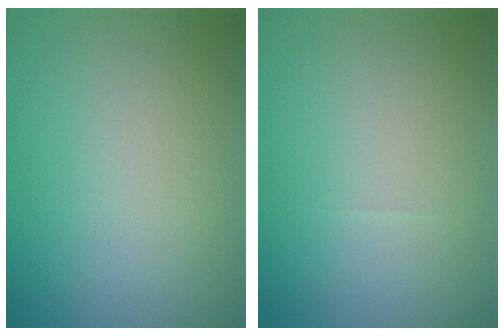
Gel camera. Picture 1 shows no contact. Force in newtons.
{"total": 0.0}